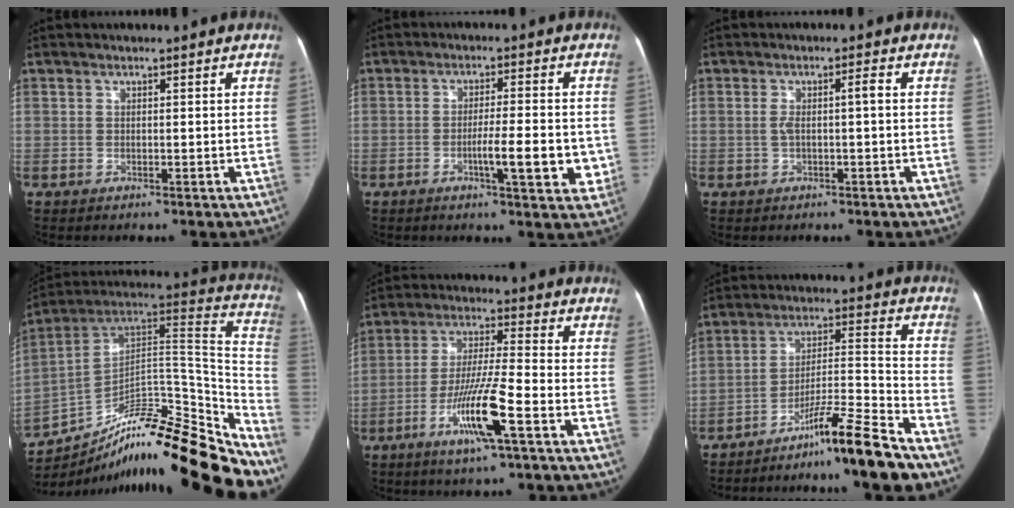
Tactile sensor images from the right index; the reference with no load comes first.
{"total": 8.2, "force": [-2.1, 1.5, 7.7], "torque": [-0.109, 0.001, -0.029]}
{"total": 3.1, "force": [-0.1, 0.5, 3.0], "torque": [-0.060, 0.015, 0.001]}
{"total": 24.8, "force": [-20.0, 4.3, 13.9], "torque": [-0.151, 0.055, -0.312]}
{"total": 11.7, "force": [-5.2, 0.2, 10.5], "torque": [-0.201, -0.011, -0.097]}
{"total": 13.7, "force": [-10.9, -1.3, 8.2], "torque": [-0.121, 0.006, -0.183]}